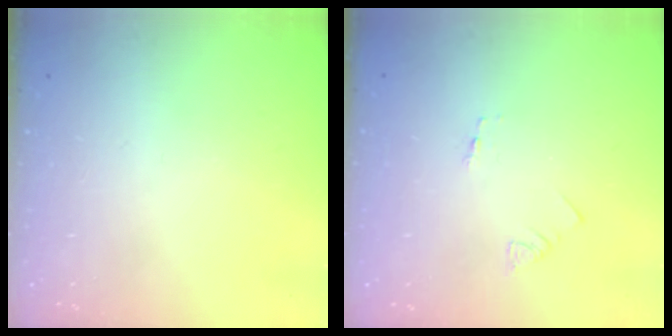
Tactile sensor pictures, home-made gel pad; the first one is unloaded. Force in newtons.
{"total": 1.3, "press": 1.2, "slide": 0.1}